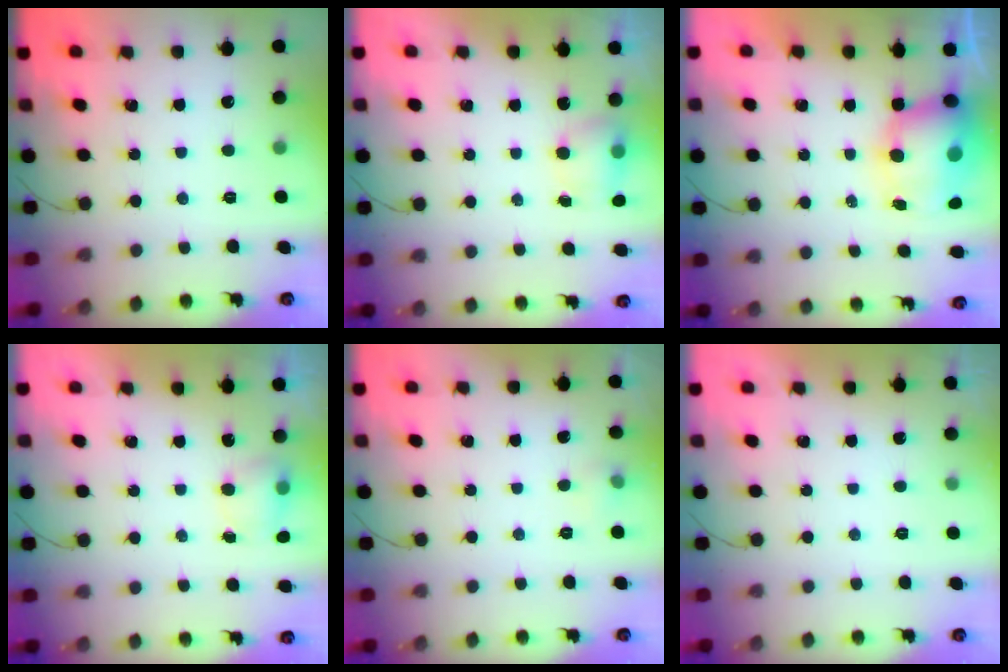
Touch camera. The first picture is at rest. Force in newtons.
{"total": 5.2, "press": 5.2, "slide": 0.7}
{"total": 11.3, "press": 10.9, "slide": 2.9}
{"total": 4.5, "press": 4.5, "slide": 0.6}
{"total": 4.1, "press": 3.8, "slide": 1.6}
{"total": 0.0}